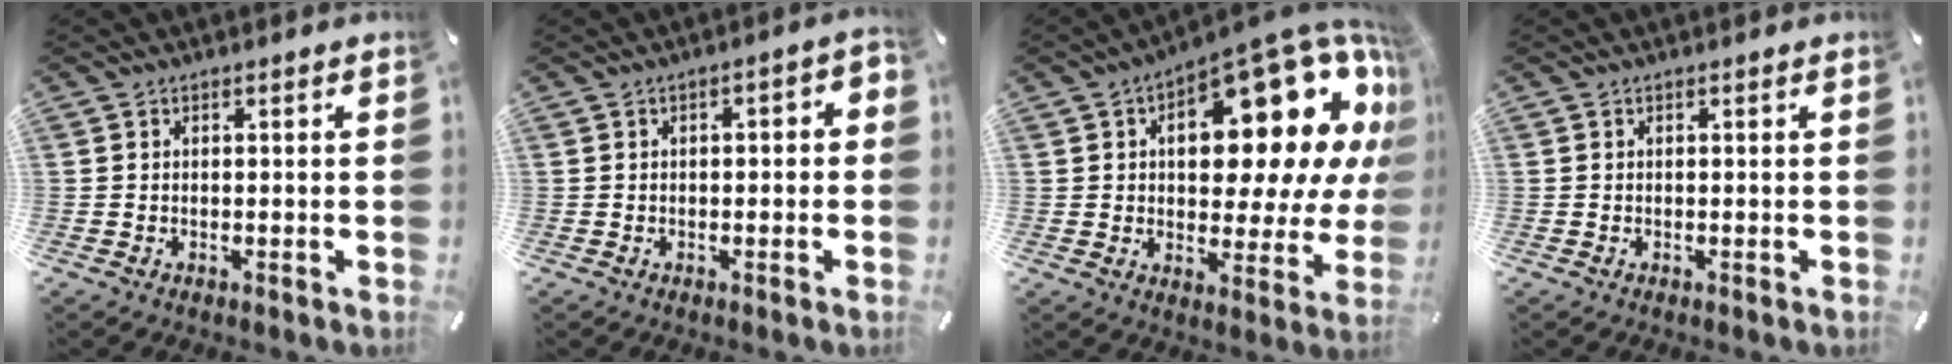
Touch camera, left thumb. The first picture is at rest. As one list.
[{"total": 2.1, "force": [-0.7, 1.1, 1.6], "torque": [-0.027, 0.008, -0.014]}, {"total": 24.3, "force": [10.4, 11.7, 18.6], "torque": [-0.222, -0.089, 0.167]}, {"total": 0.0}]